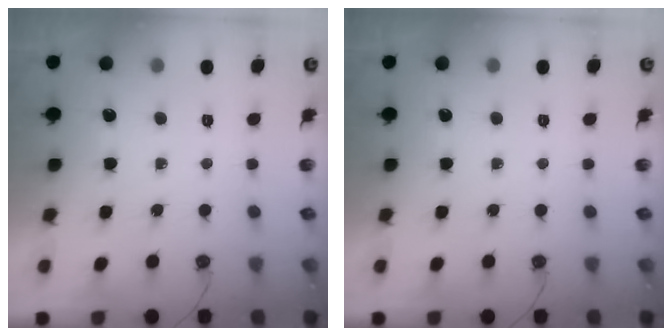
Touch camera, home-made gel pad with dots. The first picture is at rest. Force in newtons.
{"total": 0.0}